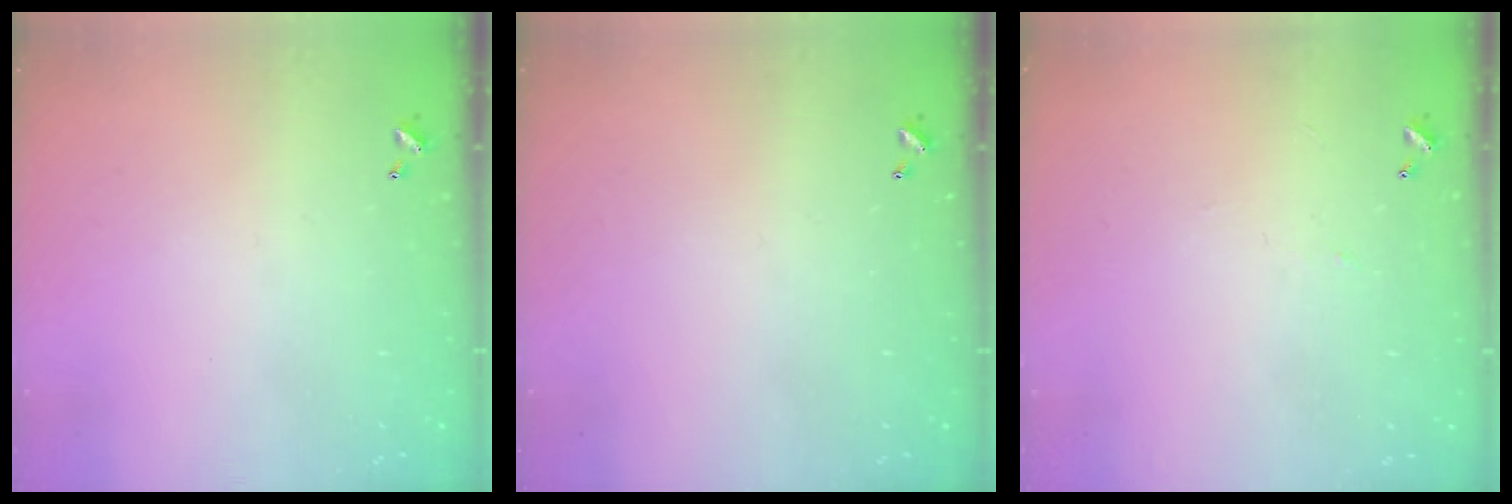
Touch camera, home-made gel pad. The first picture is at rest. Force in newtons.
{"total": 0.0}
{"total": 0.8, "press": 0.7, "slide": 0.3}